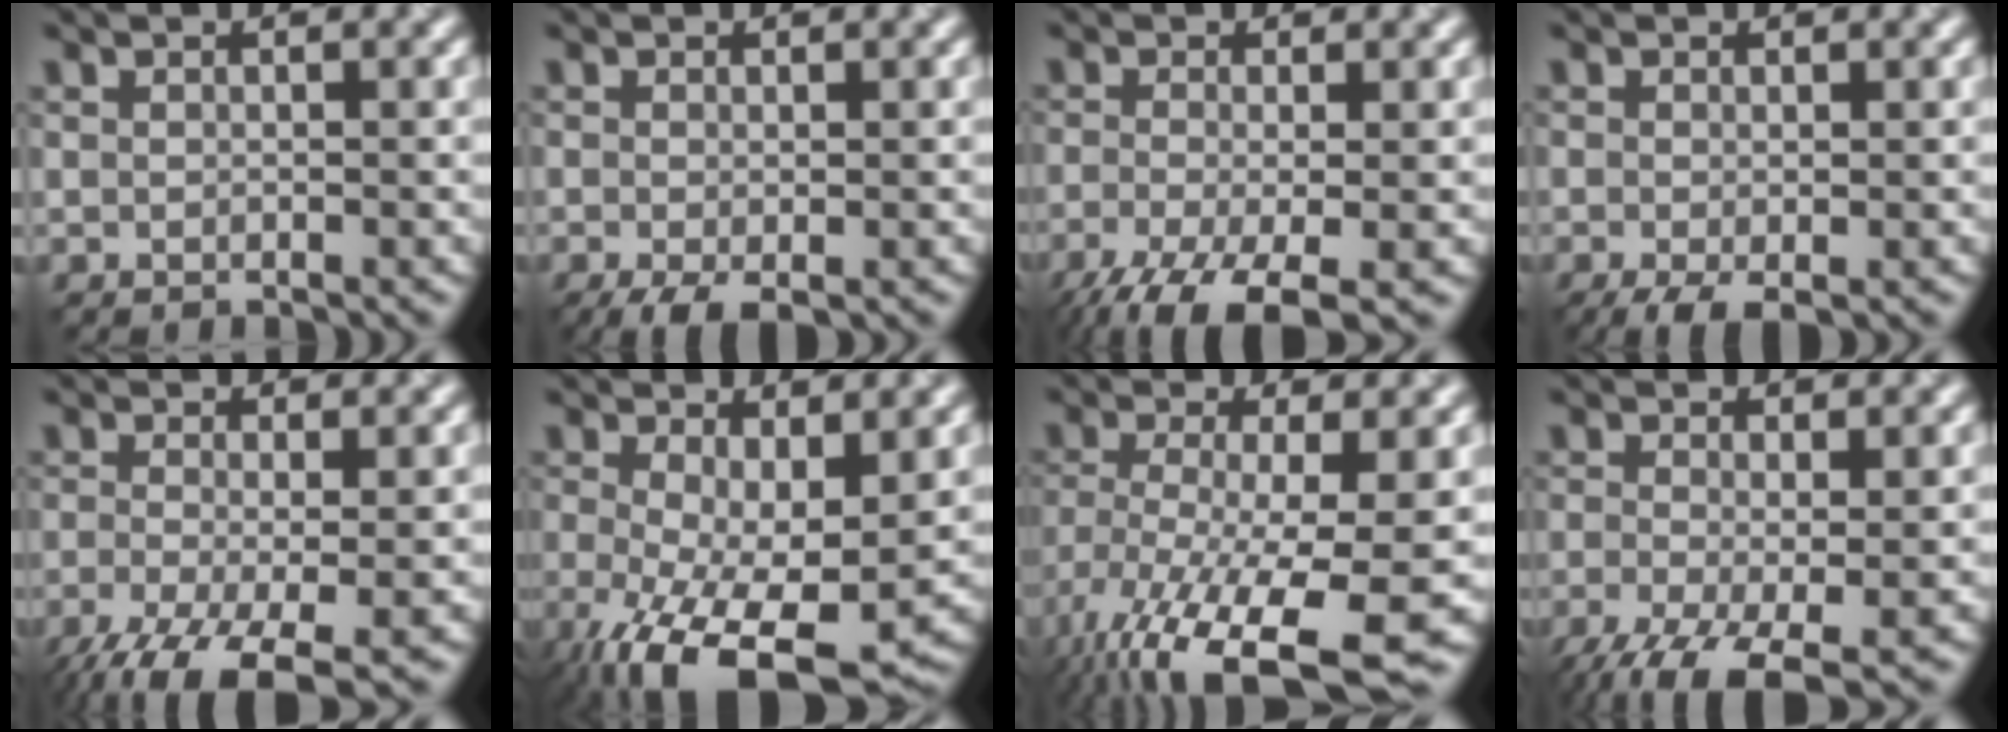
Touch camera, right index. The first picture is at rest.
{"total": 2.5, "force": [-1.2, 0.9, 2.0], "torque": [-0.041, -0.009, -0.023]}
{"total": 8.1, "force": [-4.7, 2.6, 6.1], "torque": [-0.129, -0.031, -0.083]}
{"total": 2.7, "force": [-1.3, 0.8, 2.2], "torque": [-0.045, -0.008, -0.025]}
{"total": 8.8, "force": [-4.8, 3.0, 6.8], "torque": [-0.144, -0.037, -0.081]}
{"total": 10.4, "force": [-3.1, 4.3, 8.9], "torque": [-0.170, -0.029, -0.045]}
{"total": 13.7, "force": [-7.2, 3.9, 11.0], "torque": [-0.215, -0.030, -0.112]}
{"total": 7.9, "force": [-4.1, 2.8, 6.1], "torque": [-0.135, -0.031, -0.074]}